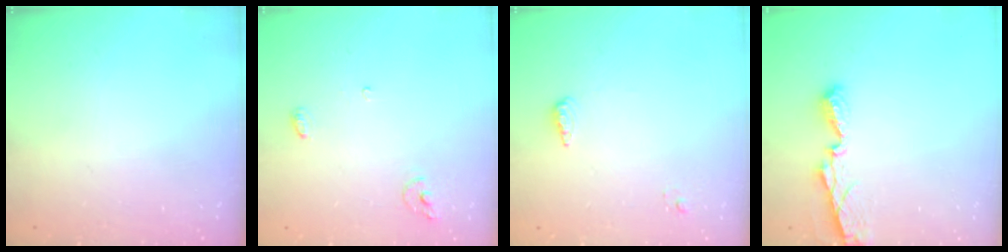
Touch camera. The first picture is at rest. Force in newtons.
{"total": 5.0, "press": 5.0, "slide": 0.4}
{"total": 5.6, "press": 5.4, "slide": 1.2}
{"total": 7.2, "press": 7.2, "slide": 0.5}